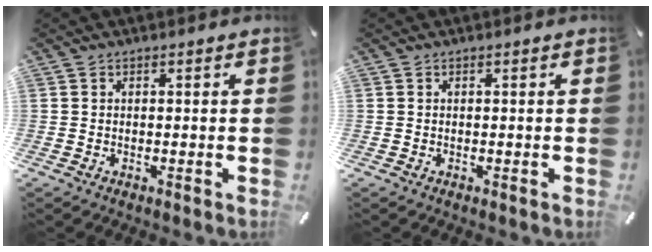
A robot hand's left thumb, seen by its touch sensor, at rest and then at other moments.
{"total": 0.0}